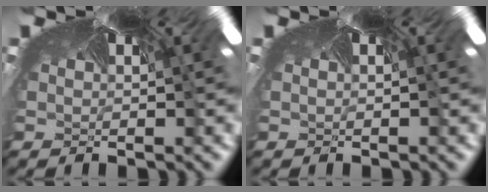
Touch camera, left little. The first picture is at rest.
{"total": 0.0}